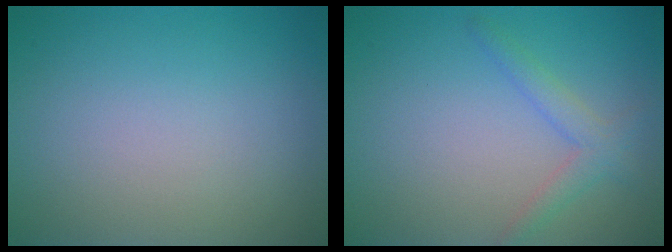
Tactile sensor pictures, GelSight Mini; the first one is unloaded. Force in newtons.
{"total": 2.1, "press": 2.1, "slide": 0.1}